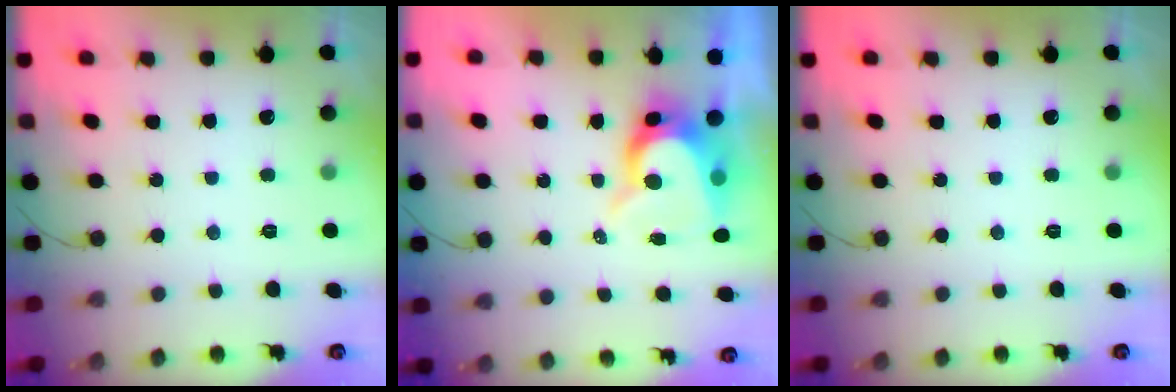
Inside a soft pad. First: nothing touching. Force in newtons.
{"total": 9.3, "press": 9.3, "slide": 0.8}
{"total": 0.0}